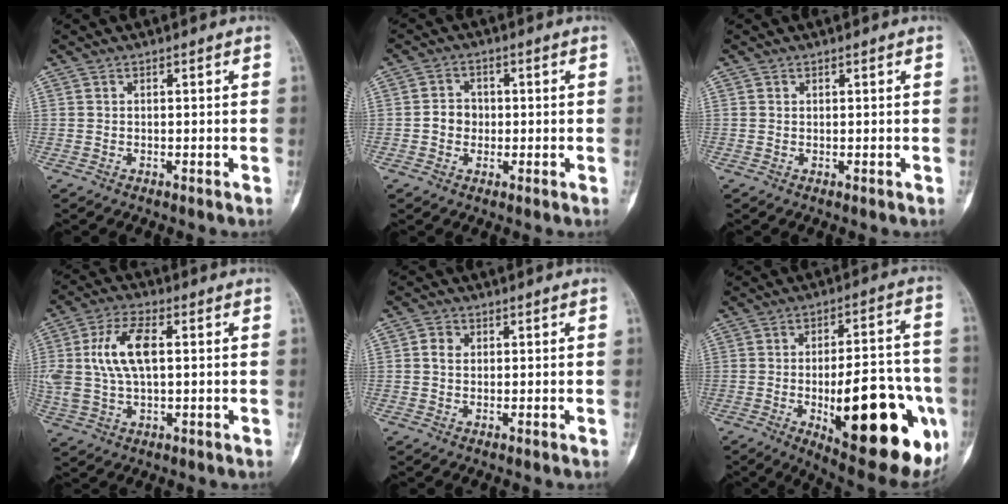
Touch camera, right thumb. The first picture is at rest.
{"total": 3.9, "force": [-0.5, 3.4, 1.8], "torque": [-0.013, 0.011, -0.014]}
{"total": 0.0}
{"total": 11.8, "force": [1.8, 5.9, 10.0], "torque": [-0.209, 0.011, 0.038]}
{"total": 2.8, "force": [0.3, 2.3, 1.5], "torque": [-0.019, 0.004, 0.002]}
{"total": 27.3, "force": [-8.0, 9.9, 24.1], "torque": [-0.270, 0.007, -0.089]}